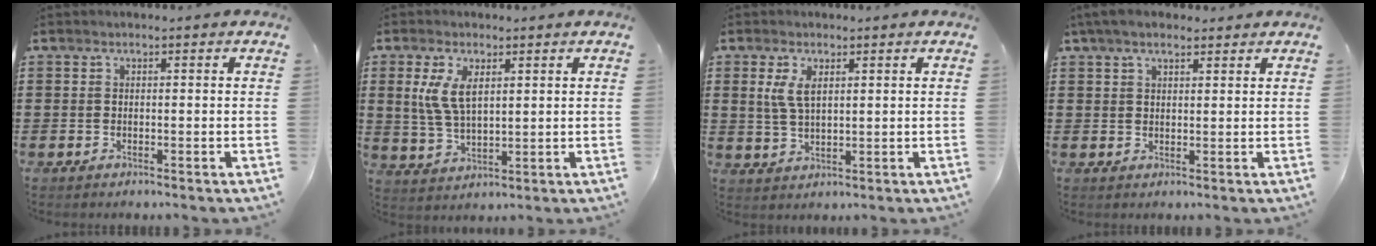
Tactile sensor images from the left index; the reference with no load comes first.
{"total": 6.3, "force": [2.3, 3.0, 5.1], "torque": [-0.124, 0.001, 0.035]}
{"total": 4.2, "force": [1.6, 1.9, 3.4], "torque": [-0.082, 0.004, 0.025]}
{"total": 3.6, "force": [2.5, 1.4, 2.1], "torque": [-0.048, 0.008, 0.047]}